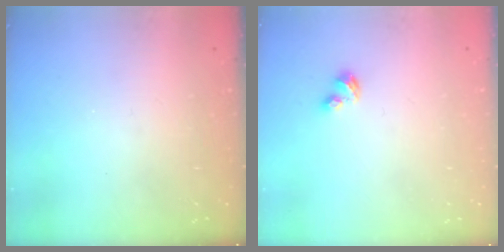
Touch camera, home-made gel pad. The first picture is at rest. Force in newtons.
{"total": 1.9, "press": 1.8, "slide": 0.4}